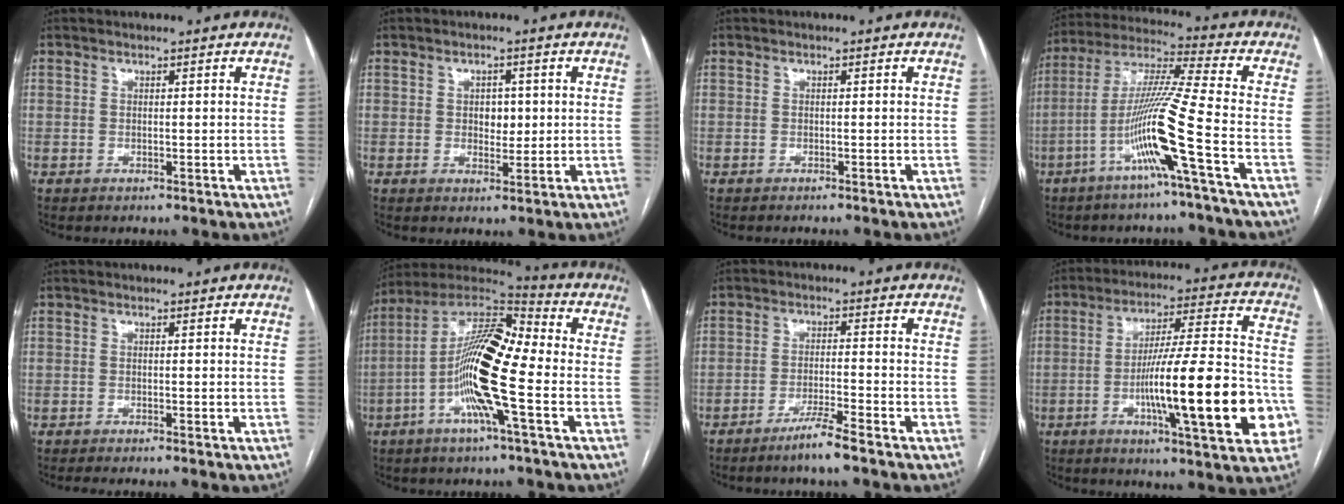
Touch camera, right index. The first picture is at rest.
{"total": 2.9, "force": [0.3, 1.9, 2.1], "torque": [-0.025, 0.002, 0.007]}
{"total": 0.6, "force": [-0.5, -0.2, 0.2], "torque": [0.000, 0.003, -0.011]}
{"total": 13.5, "force": [-5.3, -2.2, 12.2], "torque": [-0.239, -0.004, -0.107]}
{"total": 2.4, "force": [-2.0, -0.5, 1.2], "torque": [-0.014, 0.001, -0.030]}
{"total": 15.9, "force": [-3.5, 1.9, 15.4], "torque": [-0.293, 0.011, -0.073]}
{"total": 4.8, "force": [-3.7, -0.8, 3.0], "torque": [-0.055, -0.011, -0.074]}
{"total": 20.9, "force": [-5.7, 2.2, 20.0], "torque": [-0.277, 0.005, -0.081]}